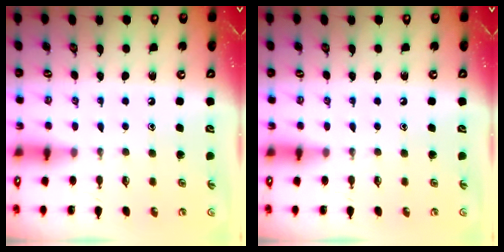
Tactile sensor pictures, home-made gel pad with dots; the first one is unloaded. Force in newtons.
{"total": 0.0}